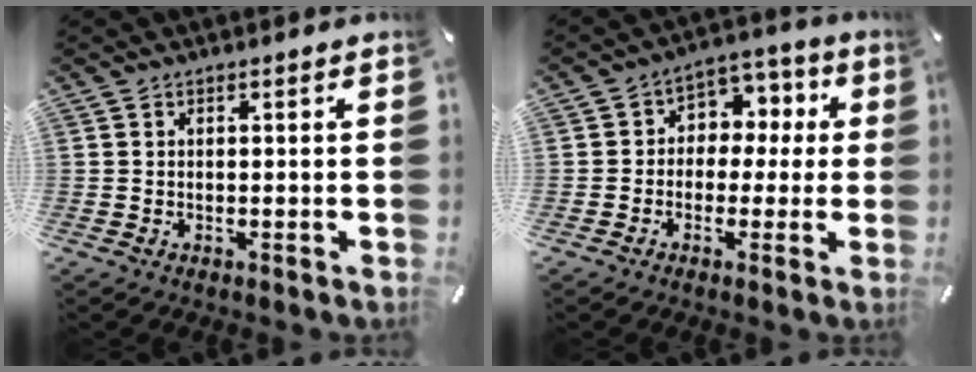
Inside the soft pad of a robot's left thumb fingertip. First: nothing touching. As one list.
[{"total": 6.8, "force": [-0.8, 6.3, 2.3], "torque": [-0.029, 0.011, -0.018]}]